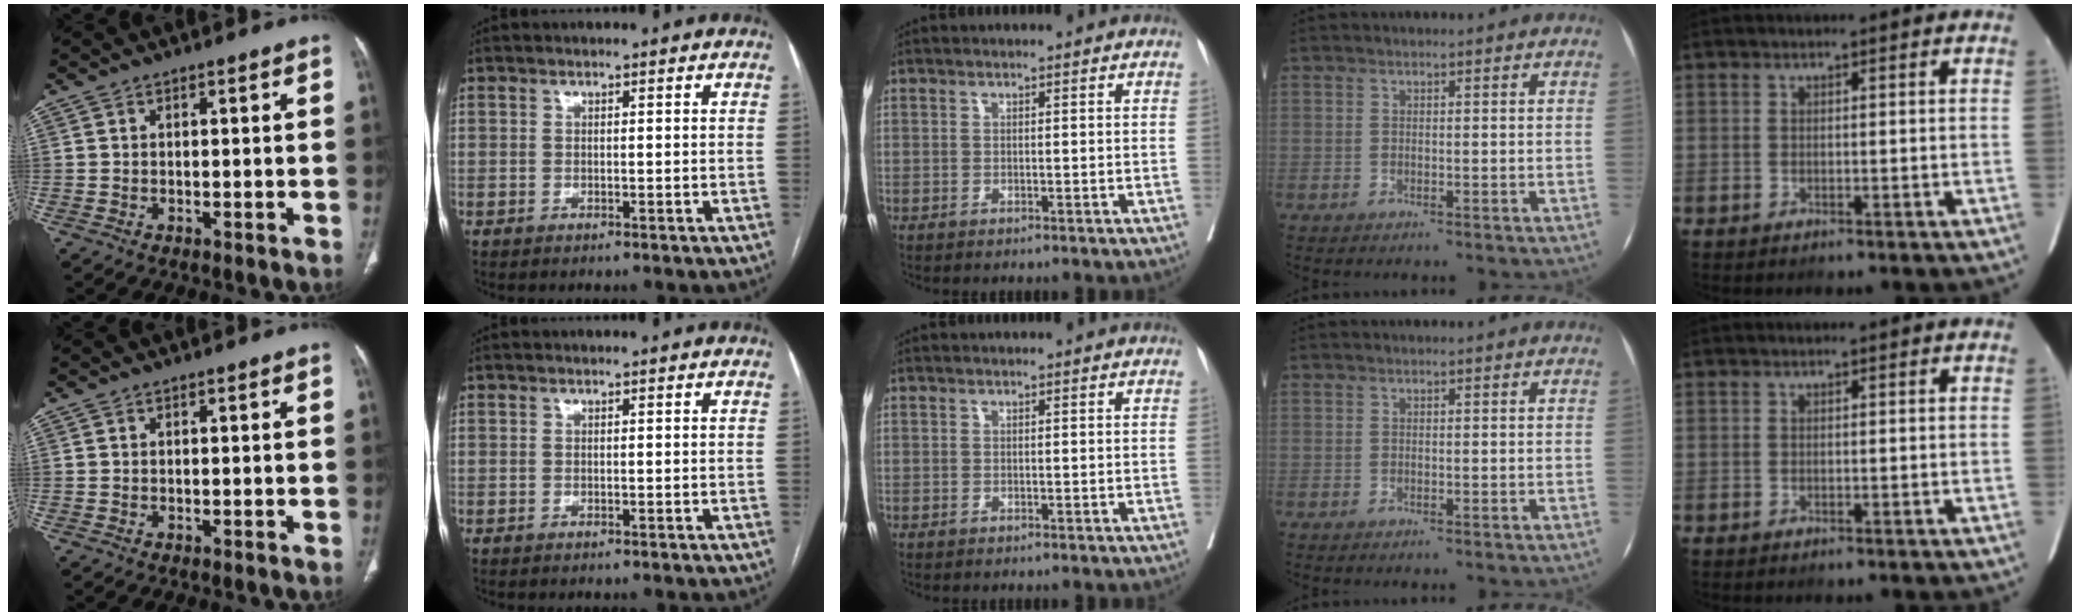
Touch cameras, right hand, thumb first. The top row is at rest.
{}